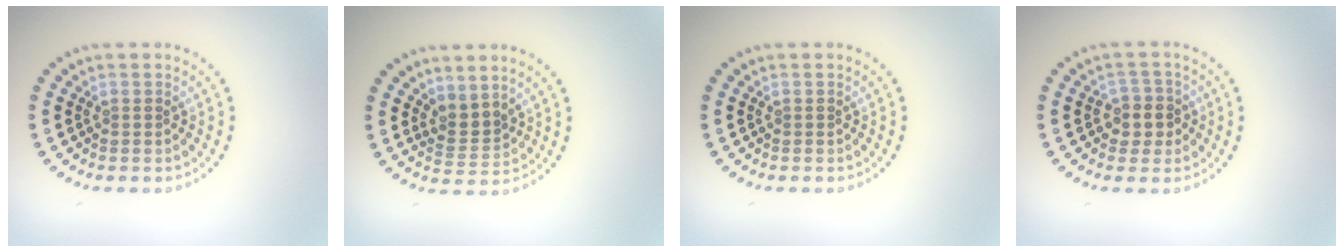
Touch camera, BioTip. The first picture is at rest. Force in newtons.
{"total": 2.3, "press": 1.5, "slide": 1.7}
{"total": 0.0}
{"total": 2.3, "press": 2.1, "slide": 0.8}